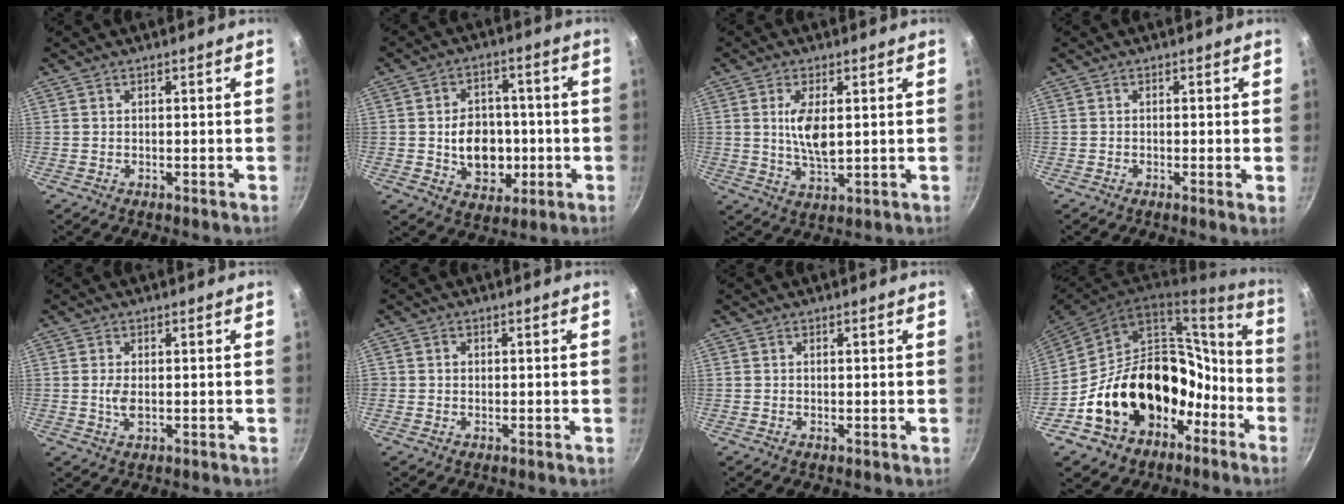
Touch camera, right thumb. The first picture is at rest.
{"total": 11.8, "force": [-1.2, 9.1, 7.3], "torque": [-0.068, 0.012, -0.011]}
{"total": 7.2, "force": [1.2, 3.0, 6.4], "torque": [-0.121, -0.012, 0.027]}
{"total": 1.2, "force": [-0.2, 0.0, 1.2], "torque": [-0.018, -0.005, -0.009]}
{"total": 2.8, "force": [-0.1, 1.4, 2.4], "torque": [-0.048, -0.003, -0.002]}
{"total": 1.1, "force": [0.0, 1.0, 0.3], "torque": [-0.001, 0.001, -0.002]}
{"total": 0.0}
{"total": 26.0, "force": [-8.9, 19.2, 15.1], "torque": [-0.218, 0.100, -0.120]}